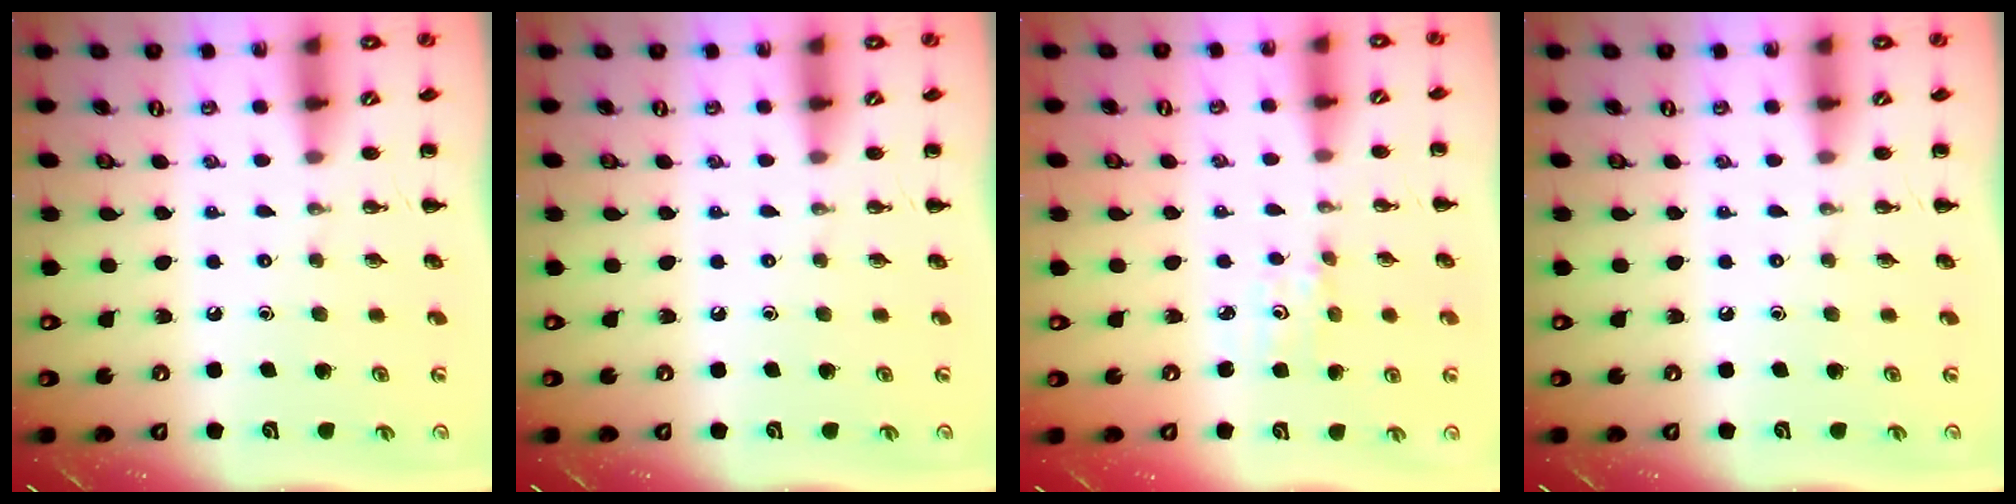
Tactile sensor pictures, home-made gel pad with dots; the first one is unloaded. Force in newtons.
{"total": 0.0}
{"total": 2.7, "press": 2.6, "slide": 0.8}
{"total": 0.0}